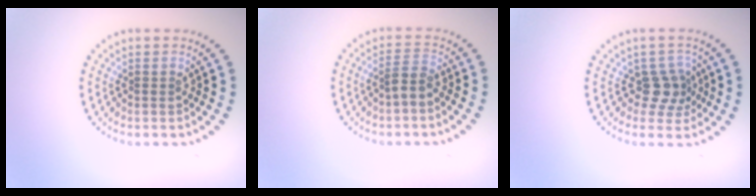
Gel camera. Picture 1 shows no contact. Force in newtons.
{"total": 1.9, "press": 1.4, "slide": 1.2}
{"total": 2.5, "press": 1.9, "slide": 1.7}